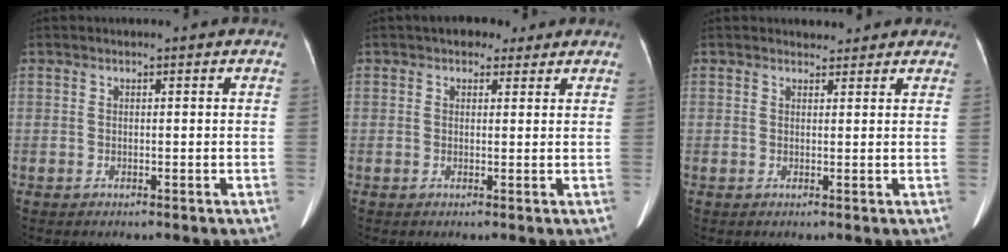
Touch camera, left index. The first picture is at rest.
{"total": 3.6, "force": [2.5, 2.2, 1.4], "torque": [-0.015, 0.013, 0.034]}
{"total": 2.8, "force": [2.5, 1.3, 0.2], "torque": [0.002, 0.009, 0.027]}